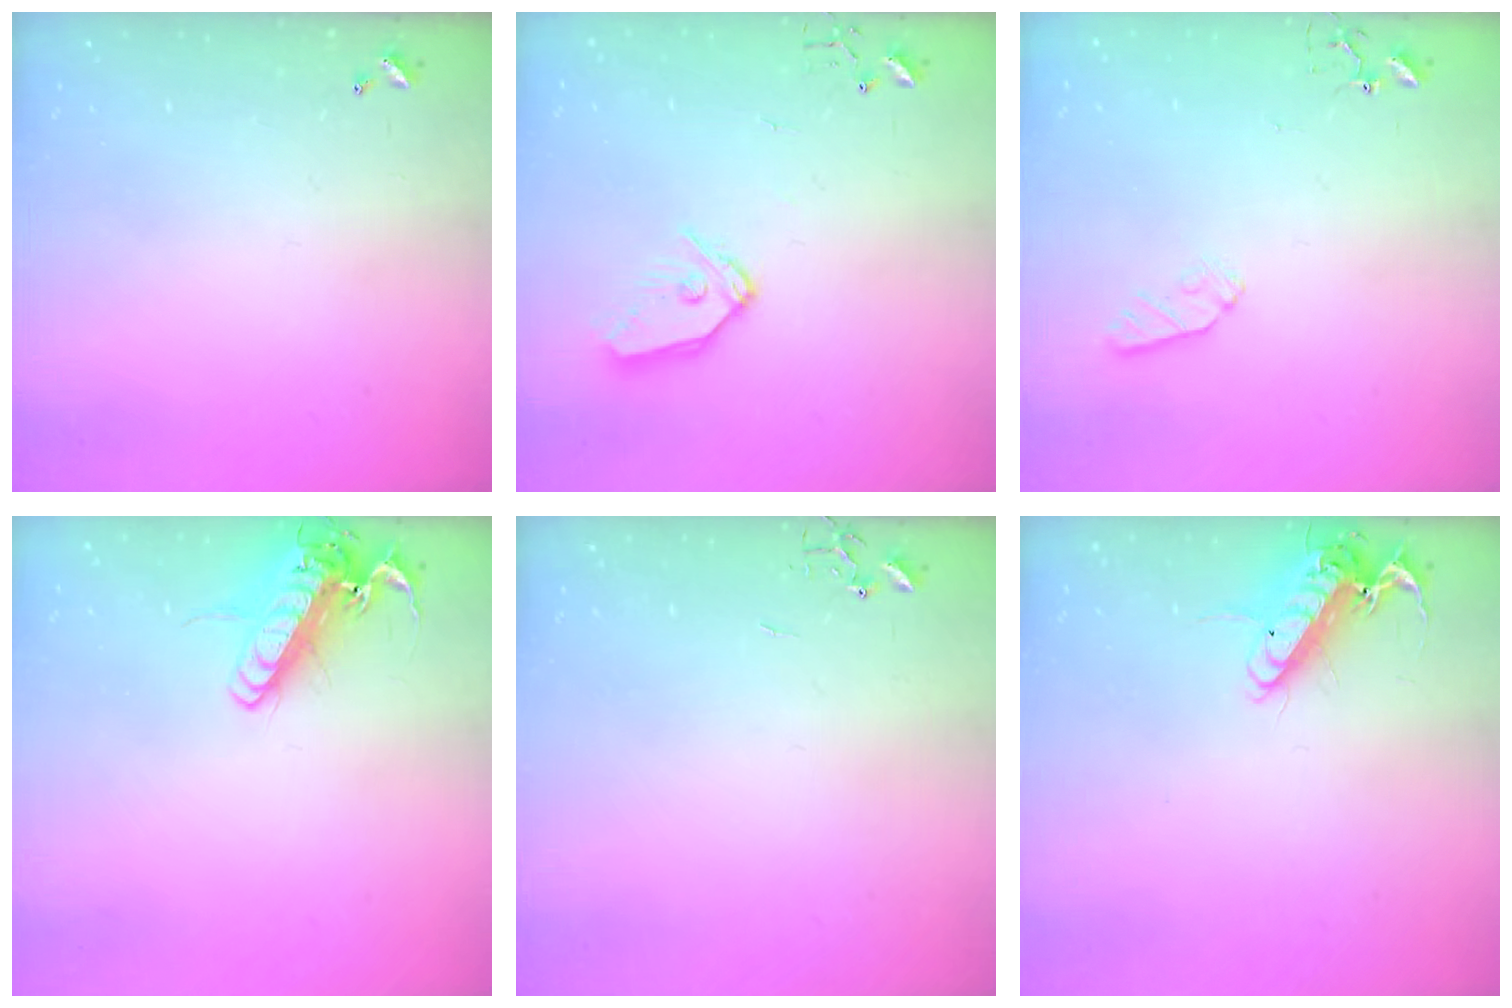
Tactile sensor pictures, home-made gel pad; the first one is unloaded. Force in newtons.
{"total": 9.9, "press": 9.8, "slide": 1.2}
{"total": 6.1, "press": 6.1, "slide": 0.8}
{"total": 16.2, "press": 16.0, "slide": 2.5}
{"total": 0.0}
{"total": 14.3, "press": 14.2, "slide": 1.9}